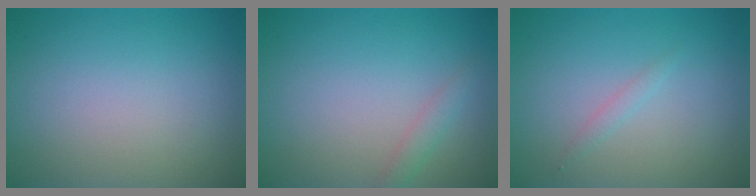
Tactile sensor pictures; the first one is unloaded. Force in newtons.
{"total": 1.3, "press": 1.3, "slide": 0.0}
{"total": 0.7, "press": 0.7, "slide": 0.0}